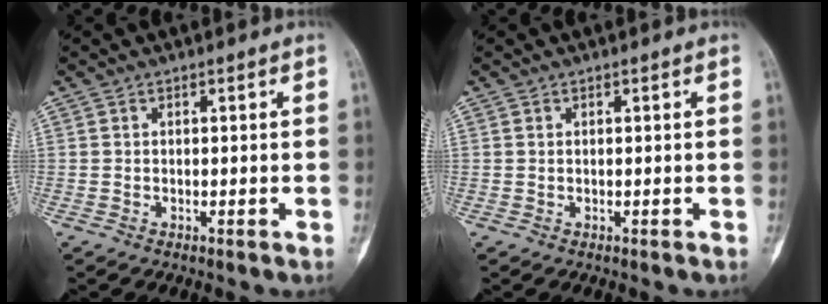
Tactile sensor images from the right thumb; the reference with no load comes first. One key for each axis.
{"total": 0.0}